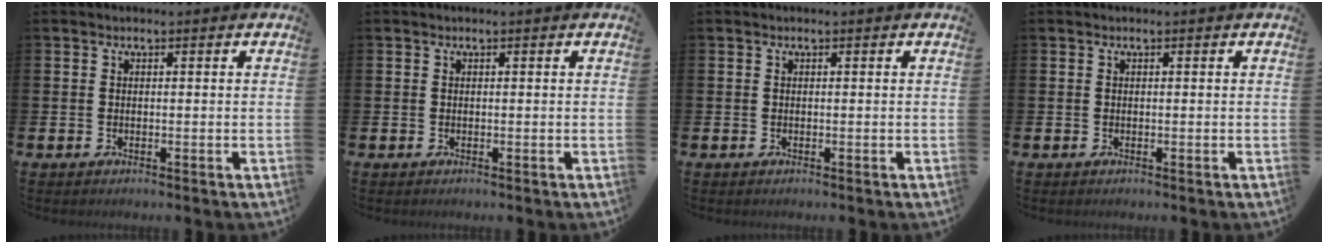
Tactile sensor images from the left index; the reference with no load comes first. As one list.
[{"total": 0.0}, {"total": 0.0}, {"total": 0.0}]